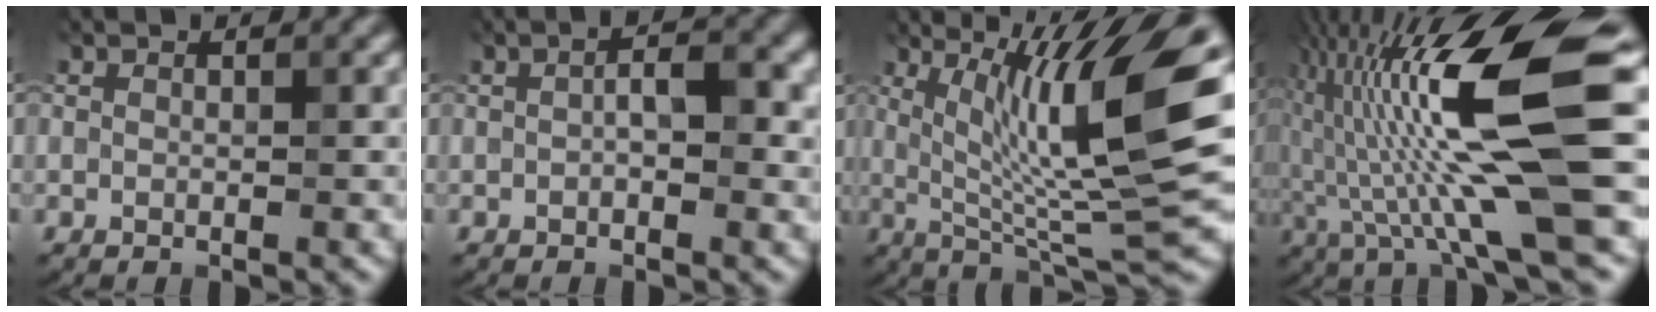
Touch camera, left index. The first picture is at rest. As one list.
[{"total": 3.1, "force": [0.1, 1.3, 2.8], "torque": [-0.048, 0.006, -0.001]}, {"total": 11.9, "force": [2.7, 2.0, 11.4], "torque": [-0.178, -0.001, 0.054]}, {"total": 13.9, "force": [0.3, 1.8, 13.8], "torque": [-0.253, 0.026, 0.008]}]